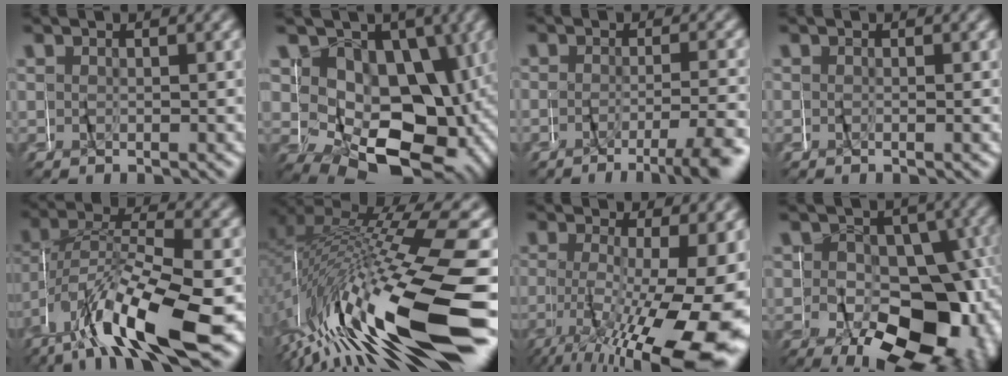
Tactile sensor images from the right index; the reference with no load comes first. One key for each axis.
{"total": 11.7, "fx": -1.8, "fy": 8.4, "fz": 8.0, "tx": -0.143, "ty": -0.031, "tz": -0.018}
{"total": 4.2, "fx": -3.5, "fy": -0.3, "fz": 2.2, "tx": -0.029, "ty": -0.006, "tz": -0.059}
{"total": 0.0}
{"total": 9.1, "fx": -4.2, "fy": 4.1, "fz": 7.0, "tx": -0.143, "ty": -0.012, "tz": -0.071}
{"total": 14.7, "fx": -5.5, "fy": 4.6, "fz": 12.8, "tx": -0.225, "ty": -0.008, "tz": -0.070}
{"total": 10.9, "fx": -3.5, "fy": 3.3, "fz": 9.8, "tx": -0.141, "ty": -0.021, "tz": -0.039}
{"total": 16.0, "fx": -3.8, "fy": 10.8, "fz": 11.2, "tx": -0.184, "ty": -0.058, "tz": -0.038}